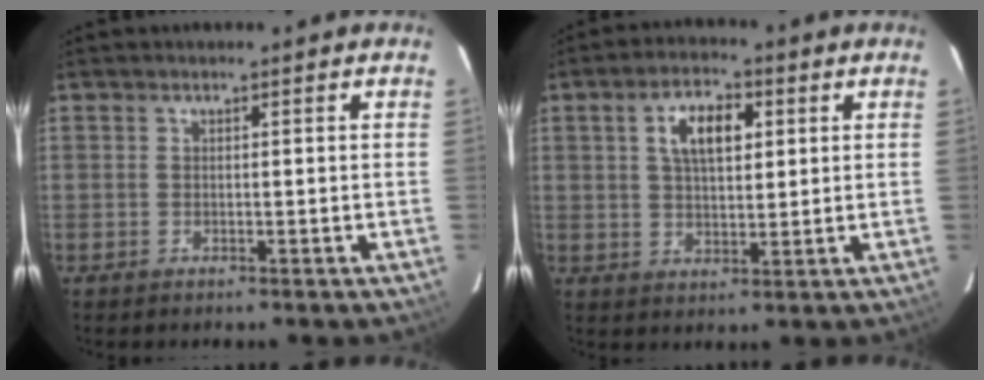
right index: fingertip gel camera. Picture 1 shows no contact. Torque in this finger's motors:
{"motor_torque": [0.76, 0.60, 0.24, 0.07]}